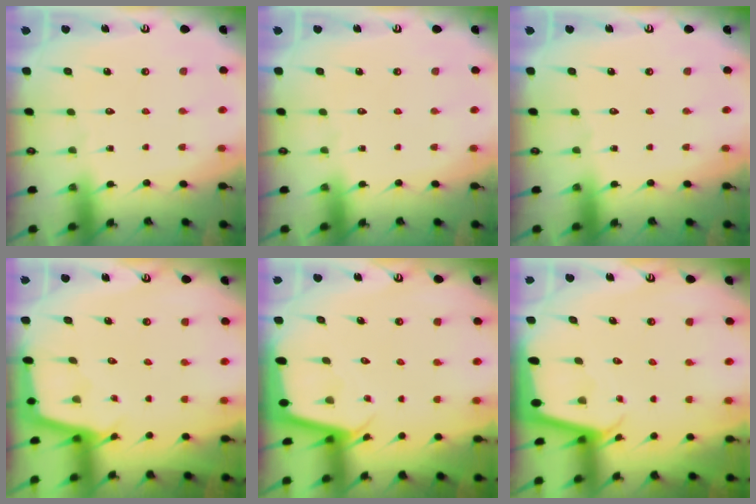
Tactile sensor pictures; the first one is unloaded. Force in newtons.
{"total": 0.0}
{"total": 0.0}
{"total": 2.5, "press": 2.5, "slide": 0.2}
{"total": 2.5, "press": 2.5, "slide": 0.1}
{"total": 2.1, "press": 2.1, "slide": 0.1}